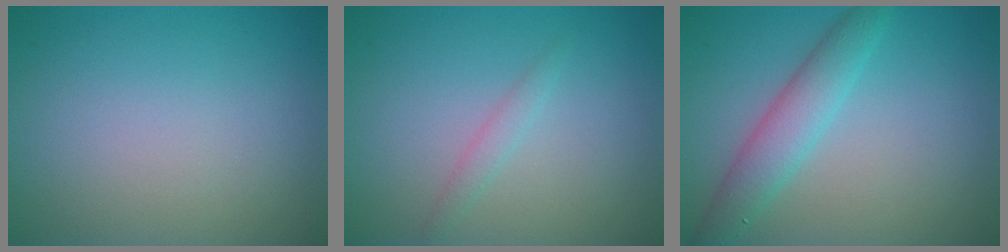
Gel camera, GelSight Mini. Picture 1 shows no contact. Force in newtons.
{"total": 1.1, "press": 1.1, "slide": 0.0}
{"total": 3.6, "press": 3.6, "slide": 0.0}